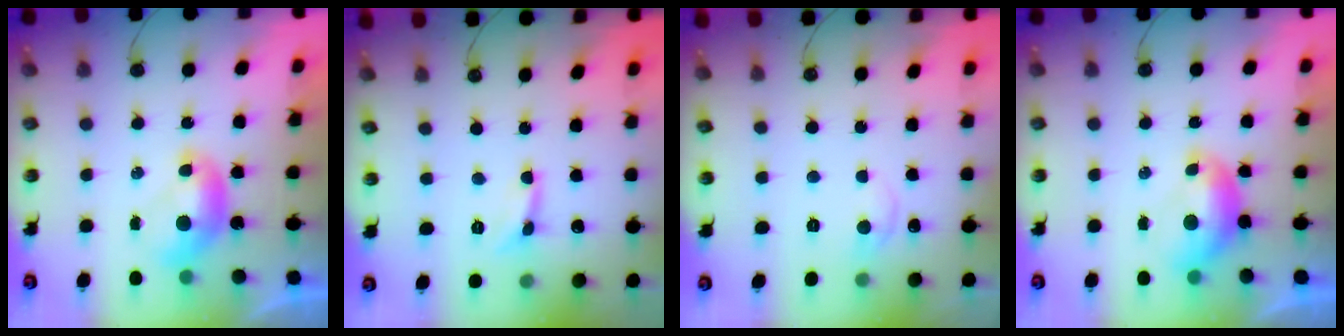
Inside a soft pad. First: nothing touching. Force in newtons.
{"total": 0.0}
{"total": 0.6, "press": 0.1, "slide": 0.6}
{"total": 0.0}